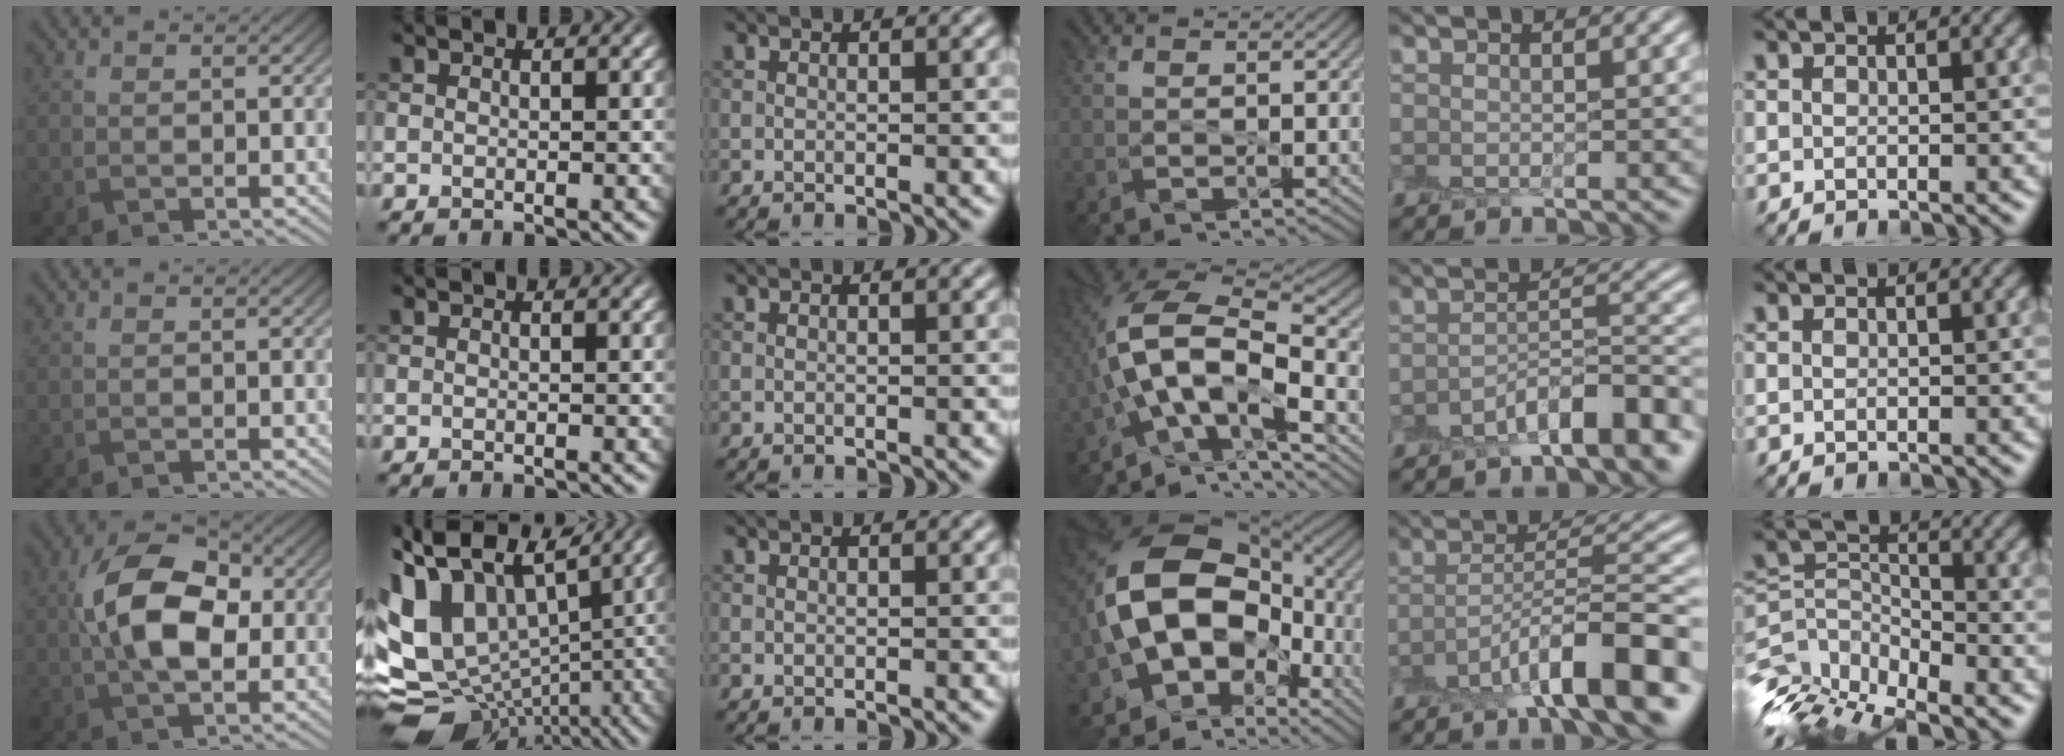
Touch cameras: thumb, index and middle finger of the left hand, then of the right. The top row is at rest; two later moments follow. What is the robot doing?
{"motion": "peel", "object": "plastic screen protector"}